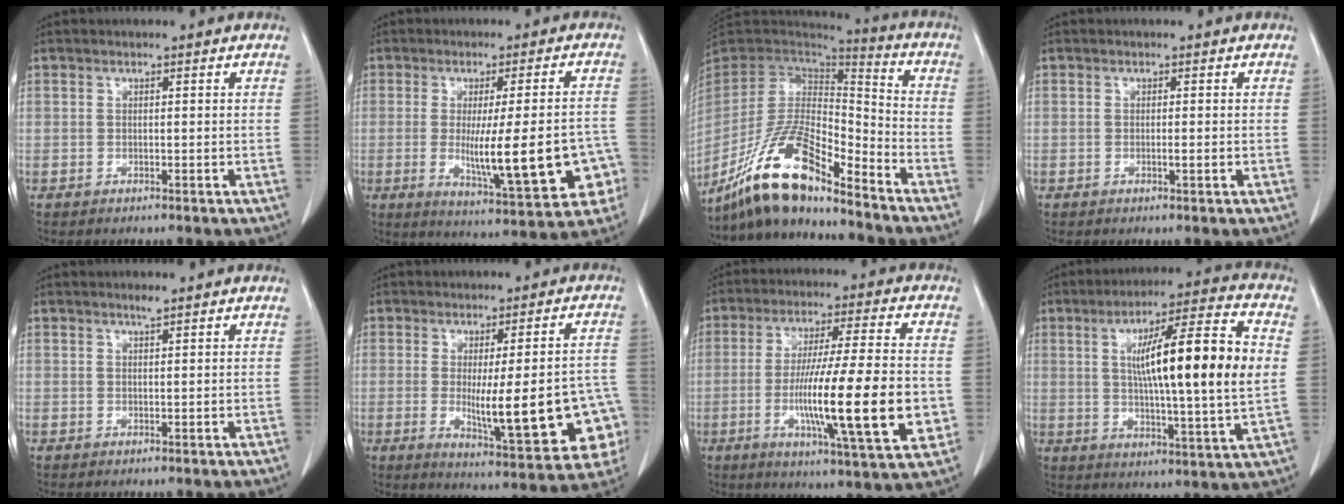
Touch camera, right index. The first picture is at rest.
{"total": 15.5, "force": [-3.5, 2.2, 14.9], "torque": [-0.202, -0.008, -0.033]}
{"total": 16.5, "force": [-12.8, 3.2, 9.8], "torque": [-0.187, 0.003, -0.239]}
{"total": 0.9, "force": [-0.2, 0.0, 0.8], "torque": [-0.015, -0.002, 0.000]}
{"total": 0.9, "force": [0.8, 0.0, 0.5], "torque": [-0.012, -0.001, 0.016]}
{"total": 17.5, "force": [-3.7, 3.5, 16.7], "torque": [-0.151, 0.007, -0.025]}
{"total": 18.5, "force": [-3.4, 1.1, 18.2], "torque": [-0.286, -0.015, -0.051]}
{"total": 18.6, "force": [2.5, 1.0, 18.5], "torque": [-0.293, 0.007, 0.030]}